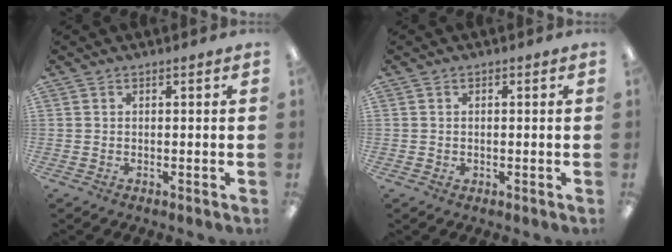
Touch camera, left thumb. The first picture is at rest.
{"total": 0.7, "force": [0.0, 0.7, 0.1], "torque": [-0.002, 0.005, -0.001]}